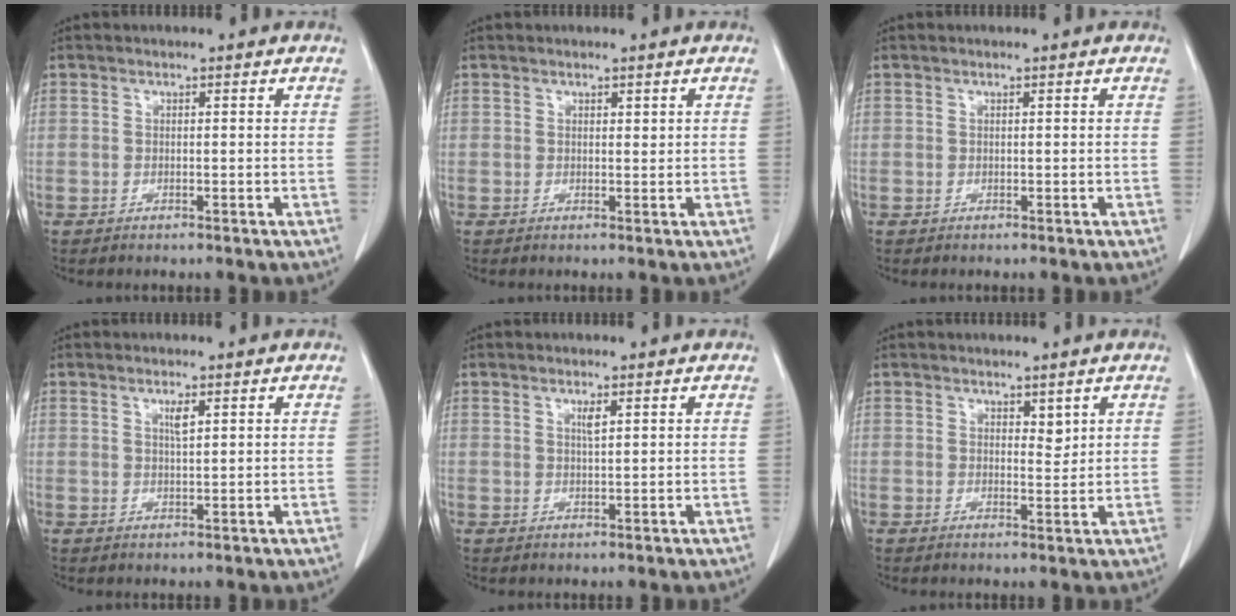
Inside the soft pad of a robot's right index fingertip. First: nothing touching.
{"total": 0.5, "force": [0.4, 0.2, 0.3], "torque": [-0.001, -0.003, 0.004]}
{"total": 0.0}
{"total": 1.8, "force": [0.8, 0.2, 1.5], "torque": [-0.030, -0.002, 0.015]}
{"total": 1.3, "force": [0.7, 0.0, 1.2], "torque": [-0.024, -0.003, 0.011]}
{"total": 1.8, "force": [1.2, 0.8, 1.1], "torque": [-0.013, -0.009, 0.021]}